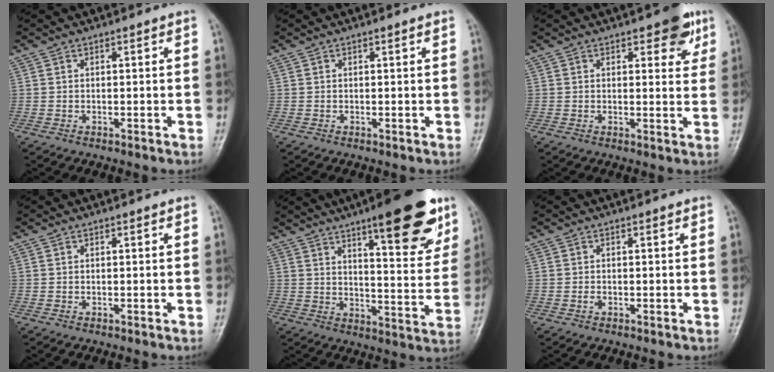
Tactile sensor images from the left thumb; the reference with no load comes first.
{"total": 0.5, "force": [0.3, 0.0, 0.4], "torque": [-0.009, 0.000, 0.004]}
{"total": 6.2, "force": [3.5, 2.7, 4.4], "torque": [-0.029, -0.013, 0.037]}
{"total": 0.0}
{"total": 18.5, "force": [11.2, 5.0, 13.9], "torque": [-0.149, -0.055, 0.159]}
{"total": 0.7, "force": [-0.1, 0.5, 0.5], "torque": [-0.004, 0.001, -0.003]}